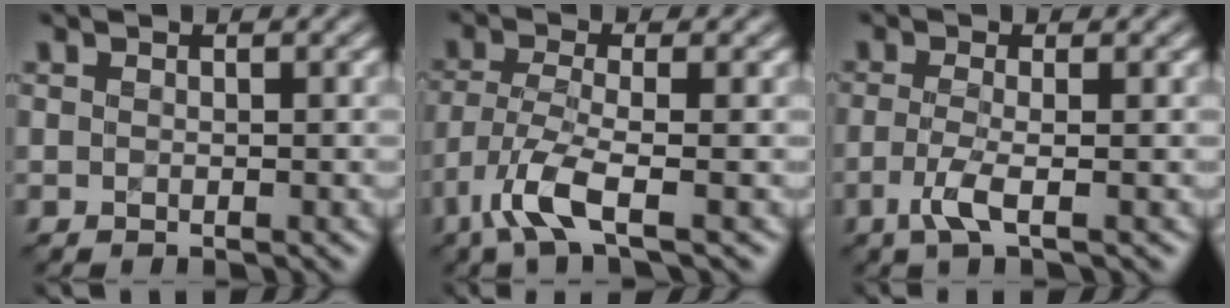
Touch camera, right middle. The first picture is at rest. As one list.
[{"total": 4.5, "force": [-2.7, 0.9, 3.4], "torque": [-0.083, -0.002, -0.062]}, {"total": 2.4, "force": [-1.1, 0.4, 2.1], "torque": [-0.051, 0.004, -0.028]}]